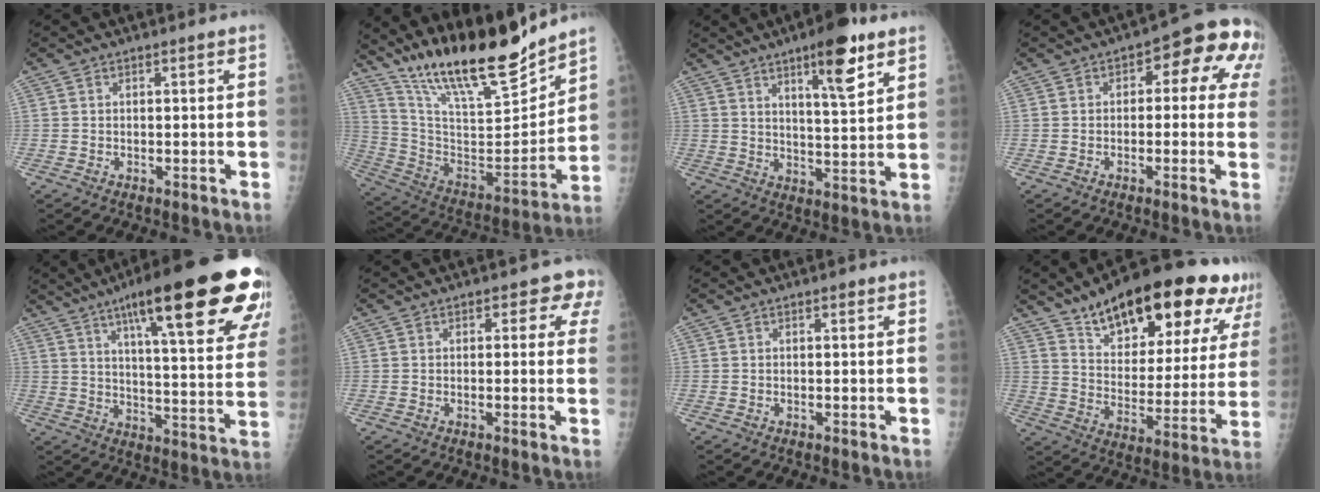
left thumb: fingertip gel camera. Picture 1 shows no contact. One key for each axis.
{"total": 22.7, "fx": 18.8, "fy": 4.8, "fz": 11.9, "tx": -0.171, "ty": -0.106, "tz": 0.330}
{"total": 11.4, "fx": 6.6, "fy": 2.7, "fz": 8.9, "tx": -0.119, "ty": -0.038, "tz": 0.098}
{"total": 10.9, "fx": 2.4, "fy": 5.9, "fz": 8.8, "tx": -0.054, "ty": 0.030, "tz": 0.015}
{"total": 29.4, "fx": 16.5, "fy": 5.6, "fz": 23.7, "tx": -0.289, "ty": -0.031, "tz": 0.235}
{"total": 3.9, "fx": 1.9, "fy": 2.6, "fz": 2.2, "tx": 0.015, "ty": -0.001, "tz": 0.009}
{"total": 0.6, "fx": 0.2, "fy": 0.4, "fz": 0.4, "tx": 0.000, "ty": 0.001, "tz": -0.001}
{"total": 27.1, "fx": 17.0, "fy": 10.7, "fz": 18.2, "tx": -0.236, "ty": -0.040, "tz": 0.257}